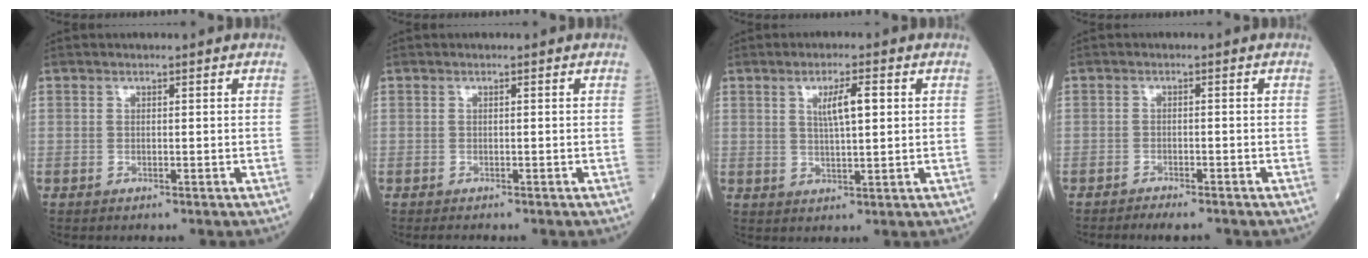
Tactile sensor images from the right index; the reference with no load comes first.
{"total": 0.8, "force": [-0.6, 0.1, 0.4], "torque": [-0.008, -0.002, -0.009]}
{"total": 4.9, "force": [1.5, 0.7, 4.6], "torque": [-0.082, 0.003, 0.026]}
{"total": 3.3, "force": [-2.9, 0.5, 1.5], "torque": [-0.019, -0.004, -0.041]}